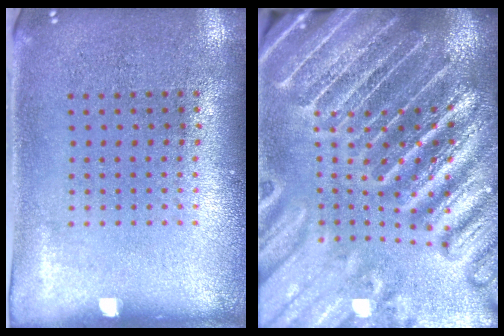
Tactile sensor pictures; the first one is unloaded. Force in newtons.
{"total": 5.5, "press": 4.8, "slide": 2.7}